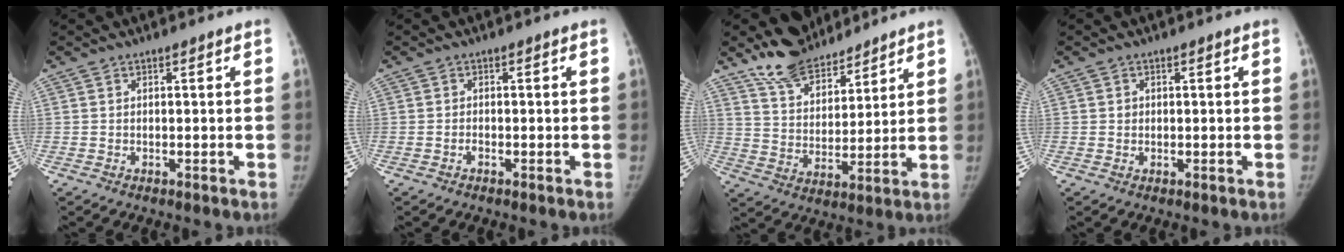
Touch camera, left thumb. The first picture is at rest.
{"total": 0.6, "force": [-0.5, 0.3, 0.1], "torque": [0.003, -0.002, -0.011]}
{"total": 11.6, "force": [10.0, 4.9, 3.3], "torque": [-0.029, -0.061, 0.187]}
{"total": 1.0, "force": [0.1, 1.0, 0.1], "torque": [0.008, -0.001, 0.001]}